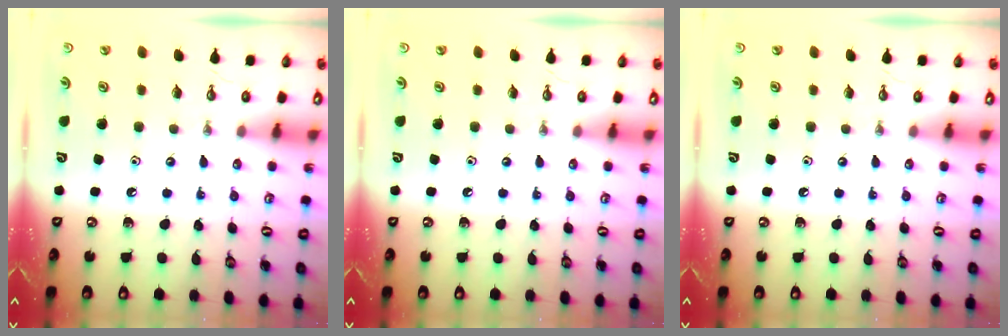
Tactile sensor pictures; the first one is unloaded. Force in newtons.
{"total": 0.0}
{"total": 0.0}